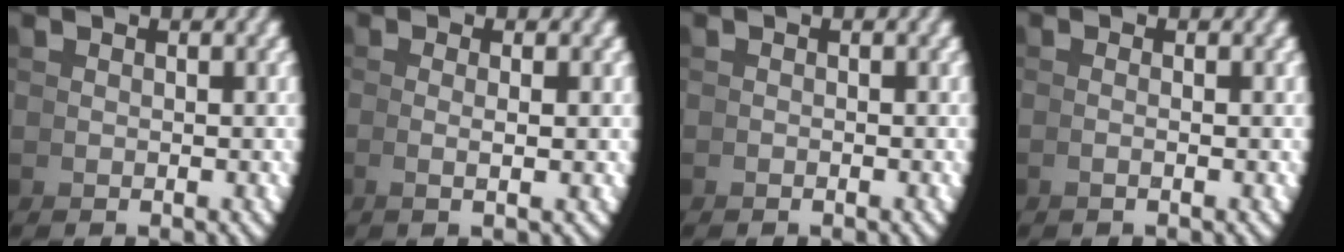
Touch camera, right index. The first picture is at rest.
{"total": 1.9, "force": [0.1, -0.8, 1.7], "torque": [-0.033, 0.000, 0.004]}
{"total": 0.9, "force": [-0.4, -0.7, -0.3], "torque": [0.007, 0.001, -0.009]}
{"total": 1.1, "force": [-0.4, -0.9, 0.5], "torque": [-0.012, 0.005, -0.007]}